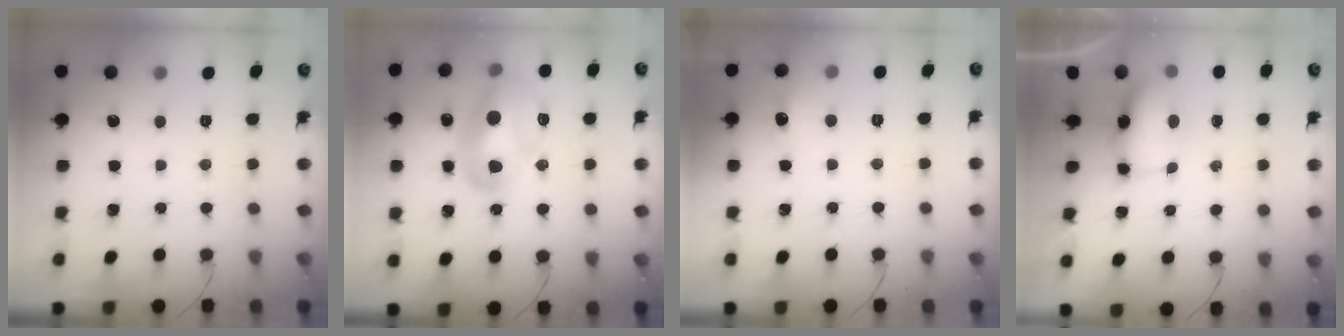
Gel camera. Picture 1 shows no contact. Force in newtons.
{"total": 16.2, "press": 16.1, "slide": 0.9}
{"total": 6.6, "press": 6.4, "slide": 1.5}
{"total": 7.4, "press": 6.7, "slide": 3.1}